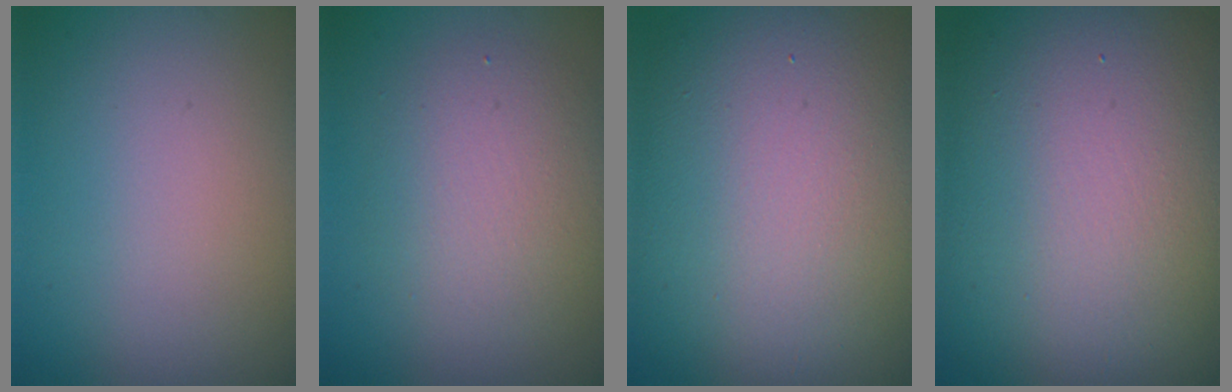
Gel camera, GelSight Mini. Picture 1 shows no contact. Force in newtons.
{"total": 2.5, "press": 2.5, "slide": 0.4}
{"total": 15.9, "press": 15.9, "slide": 1.3}
{"total": 18.9, "press": 18.8, "slide": 0.6}